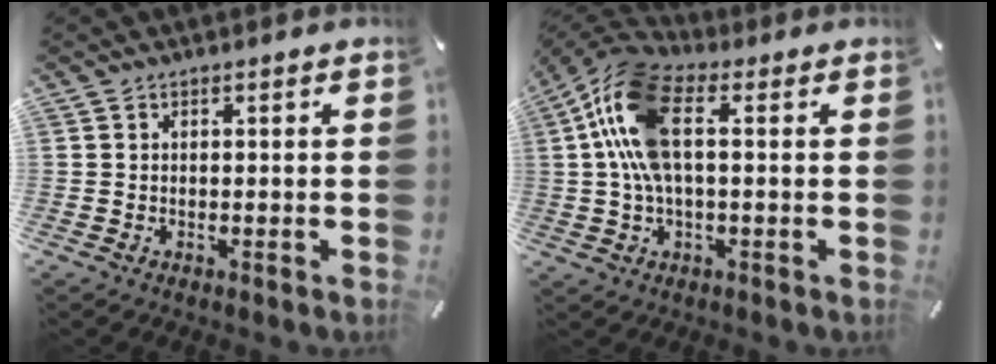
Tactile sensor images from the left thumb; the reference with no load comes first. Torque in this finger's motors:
{"motor_torque": [0.28, 1.37, 2.25, -0.52, 0.62]}